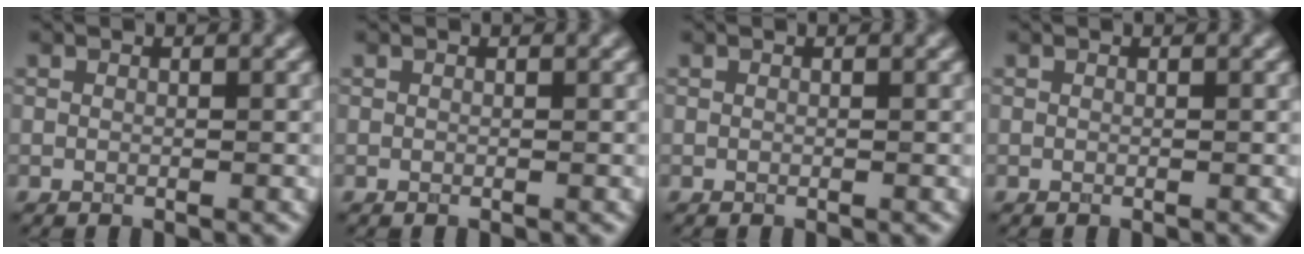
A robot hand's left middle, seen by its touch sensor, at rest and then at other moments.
{"total": 0.0}
{"total": 0.0}
{"total": 0.0}